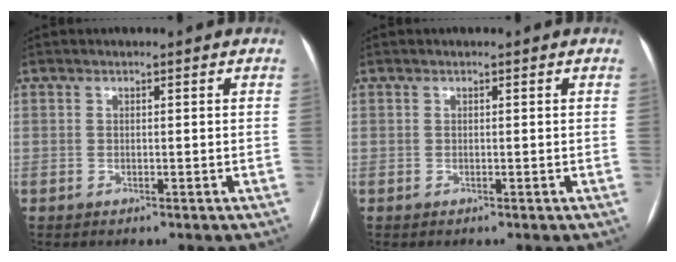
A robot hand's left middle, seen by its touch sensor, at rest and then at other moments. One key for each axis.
{"total": 0.0}